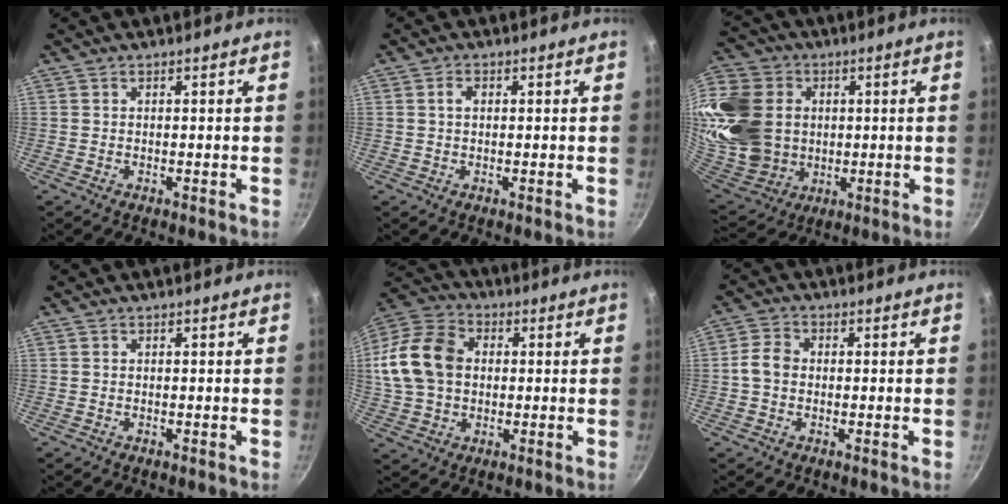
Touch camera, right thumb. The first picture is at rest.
{"total": 1.9, "force": [0.3, 1.3, 1.3], "torque": [-0.020, 0.006, 0.004]}
{"total": 24.9, "force": [3.6, 20.1, 14.1], "torque": [-0.309, 0.001, 0.082]}
{"total": 0.0}
{"total": 16.3, "force": [1.4, 12.2, 10.8], "torque": [-0.197, 0.026, 0.015]}
{"total": 4.3, "force": [-0.4, 3.4, 2.6], "torque": [-0.045, 0.014, -0.016]}